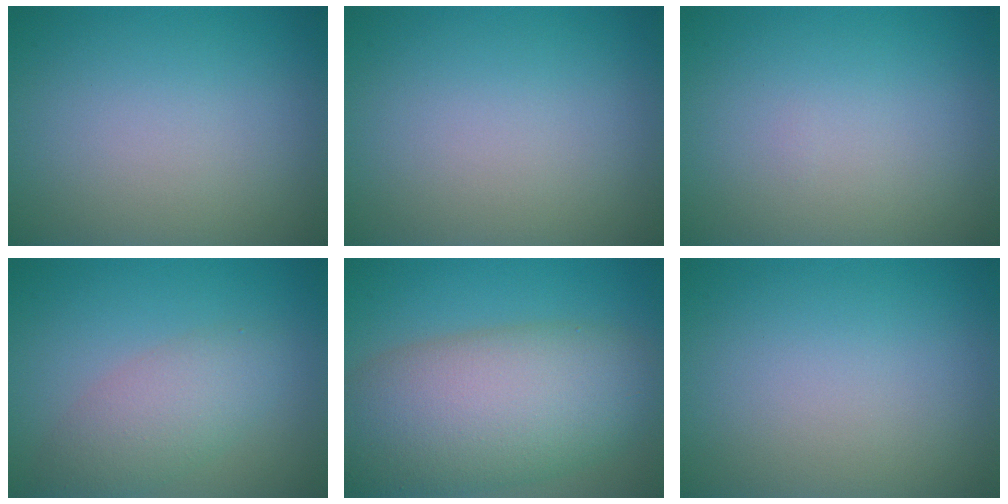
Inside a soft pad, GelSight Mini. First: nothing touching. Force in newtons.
{"total": 0.0}
{"total": 0.0}
{"total": 3.9, "press": 3.9, "slide": 0.2}
{"total": 11.4, "press": 11.3, "slide": 0.8}
{"total": 0.0}